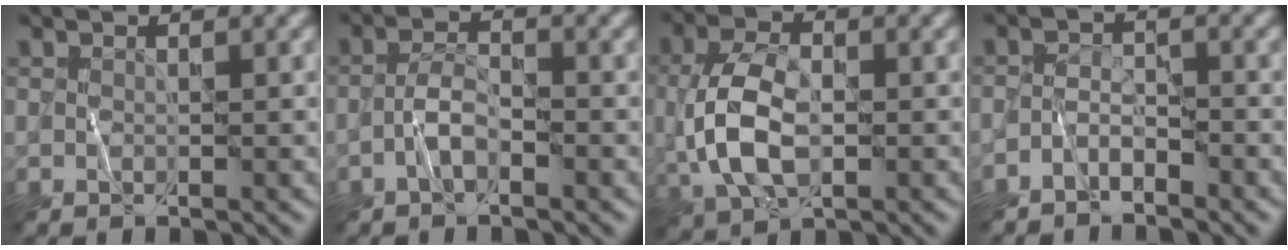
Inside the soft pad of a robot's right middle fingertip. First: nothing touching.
{"total": 1.8, "force": [-1.1, 0.6, 1.4], "torque": [-0.025, 0.010, -0.026]}
{"total": 5.9, "force": [-0.6, 3.3, 4.8], "torque": [-0.111, 0.000, -0.016]}
{"total": 2.0, "force": [-1.8, 0.6, 0.6], "torque": [-0.012, 0.007, -0.041]}